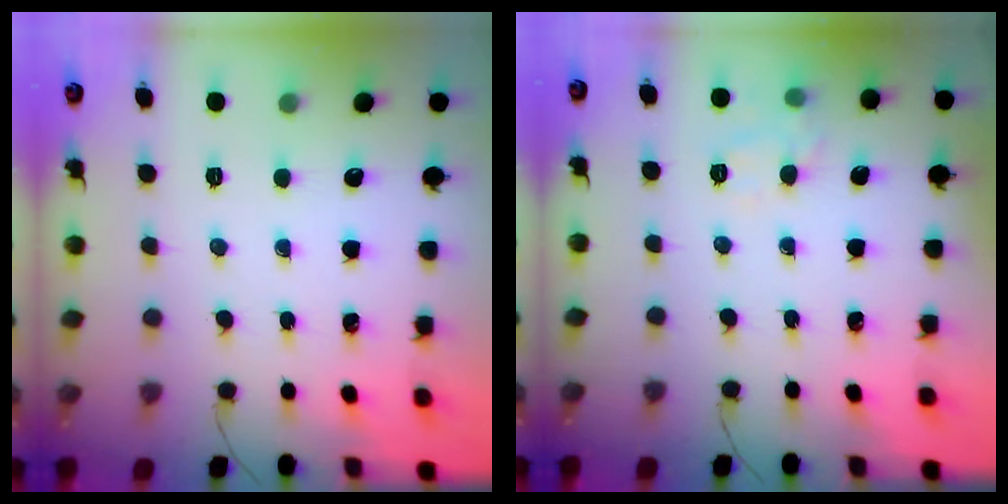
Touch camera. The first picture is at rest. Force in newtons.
{"total": 7.8, "press": 7.7, "slide": 1.1}